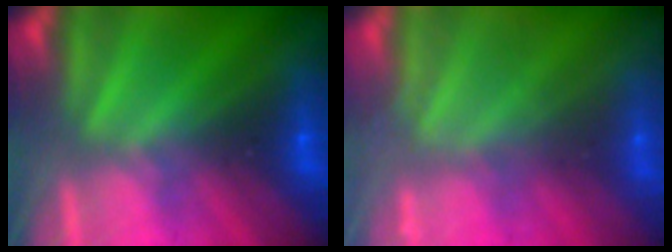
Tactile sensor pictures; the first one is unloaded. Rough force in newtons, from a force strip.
{"total": 2.3}